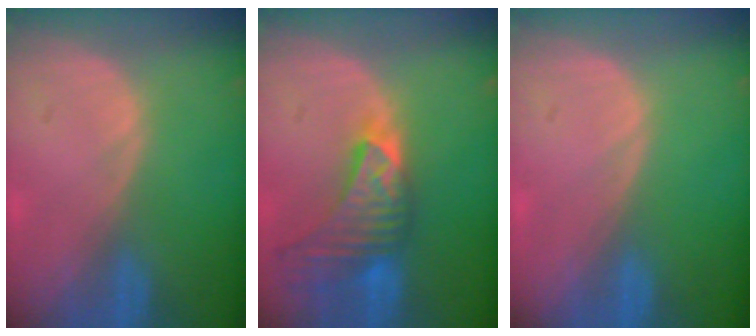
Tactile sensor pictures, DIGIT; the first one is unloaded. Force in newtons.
{"total": 9.1, "press": 8.2, "slide": 4.0}
{"total": 0.0}